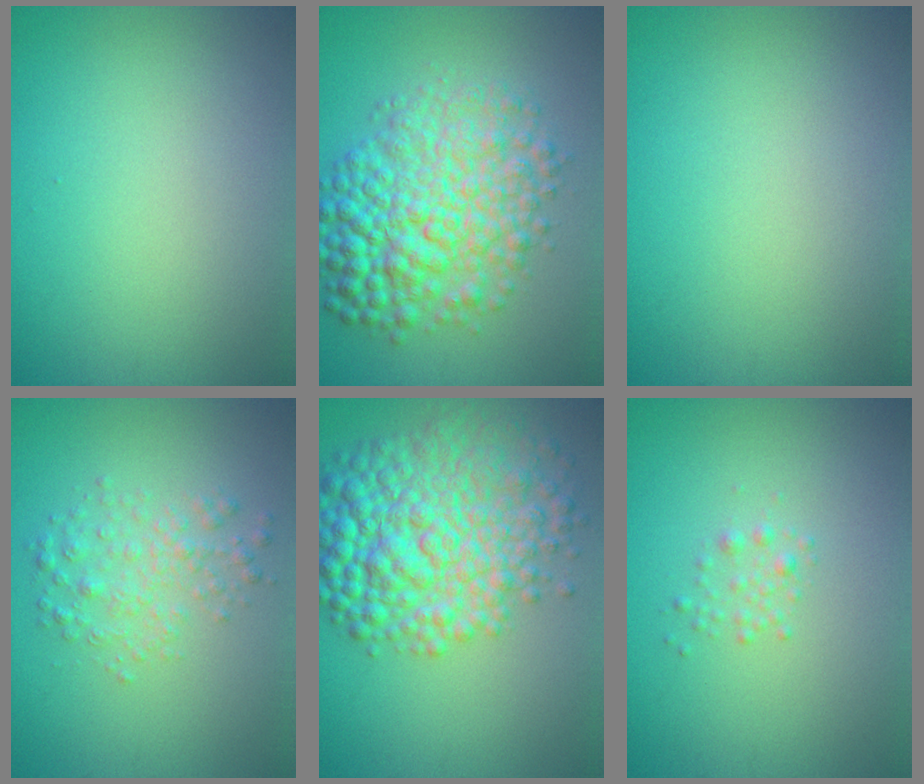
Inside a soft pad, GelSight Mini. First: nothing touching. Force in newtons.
{"total": 8.4, "press": 8.4, "slide": 0.0}
{"total": 0.0}
{"total": 2.5, "press": 2.5, "slide": 0.1}
{"total": 9.9, "press": 9.9, "slide": 0.1}
{"total": 1.1, "press": 1.1, "slide": 0.0}